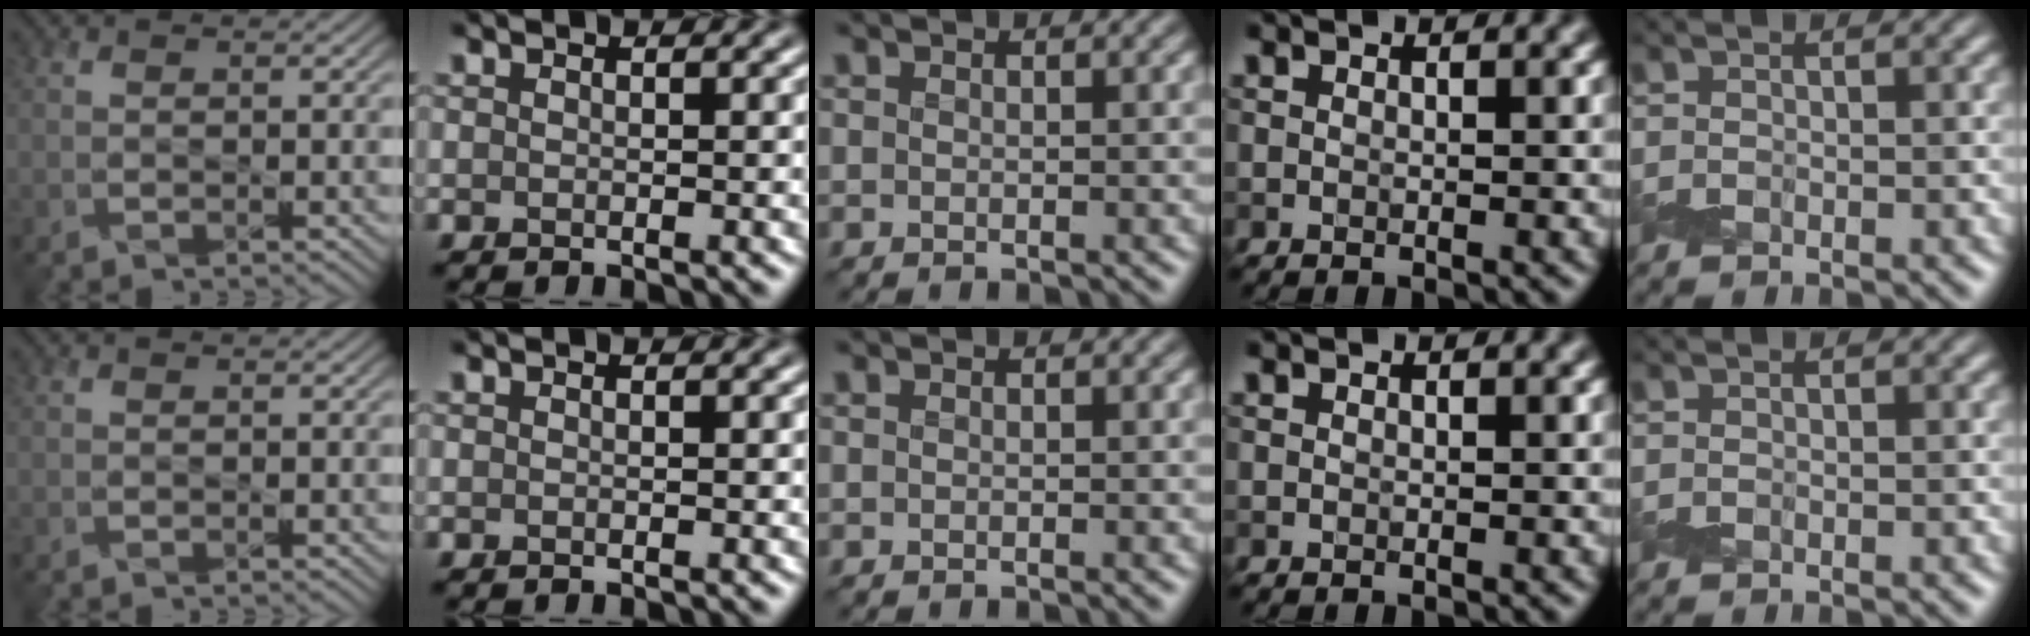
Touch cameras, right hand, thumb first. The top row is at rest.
{}